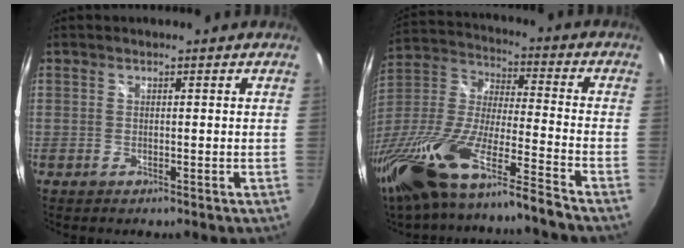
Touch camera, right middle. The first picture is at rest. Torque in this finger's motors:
{"motor_torque": [1.10, -1.03, 1.05, 0.21]}